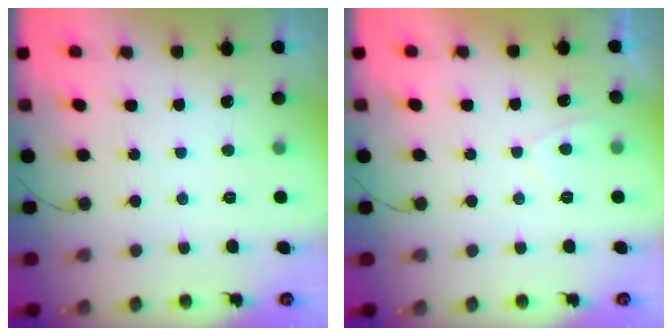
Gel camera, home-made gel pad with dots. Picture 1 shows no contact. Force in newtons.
{"total": 1.1, "press": 0.9, "slide": 0.6}